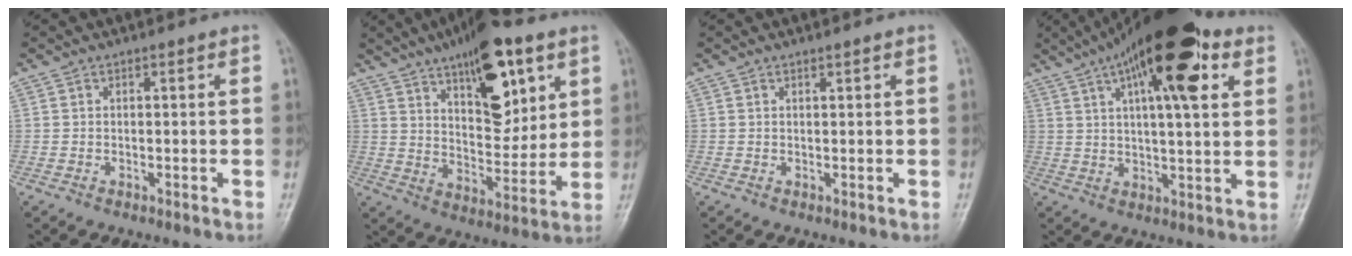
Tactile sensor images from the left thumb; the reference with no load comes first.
{"total": 17.6, "force": [9.0, 7.5, 13.2], "torque": [-0.158, -0.040, 0.143]}
{"total": 0.6, "force": [0.4, 0.1, 0.4], "torque": [-0.005, -0.002, 0.008]}
{"total": 19.3, "force": [8.9, 6.4, 15.9], "torque": [-0.232, -0.003, 0.135]}